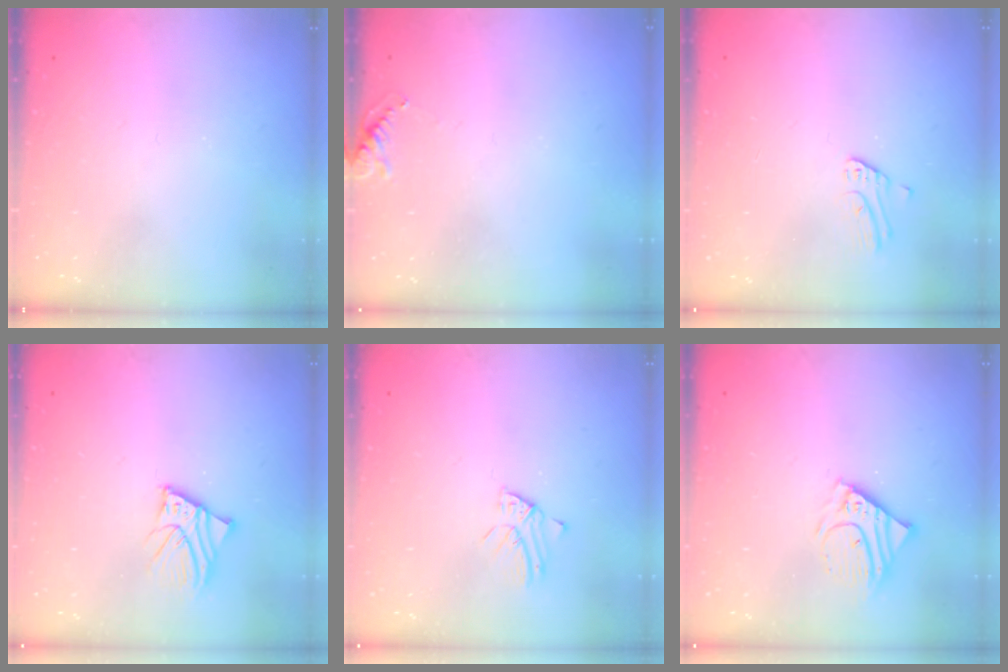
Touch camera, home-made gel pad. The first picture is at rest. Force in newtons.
{"total": 5.2, "press": 5.2, "slide": 0.5}
{"total": 2.6, "press": 2.6, "slide": 0.3}
{"total": 5.1, "press": 5.1, "slide": 0.7}
{"total": 2.1, "press": 2.1, "slide": 0.2}
{"total": 6.5, "press": 6.5, "slide": 0.8}